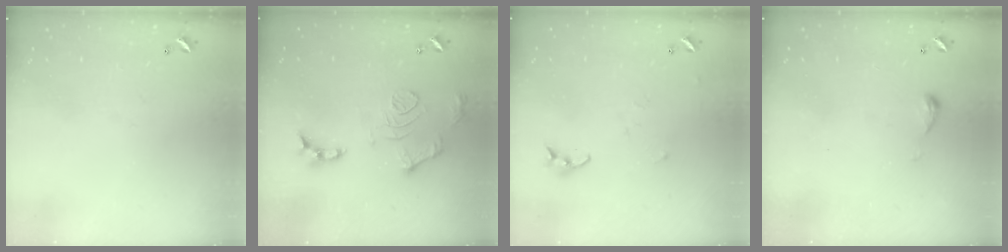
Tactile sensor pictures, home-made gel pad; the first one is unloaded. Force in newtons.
{"total": 11.8, "press": 11.7, "slide": 0.8}
{"total": 4.1, "press": 4.1, "slide": 0.4}
{"total": 4.0, "press": 4.0, "slide": 0.6}